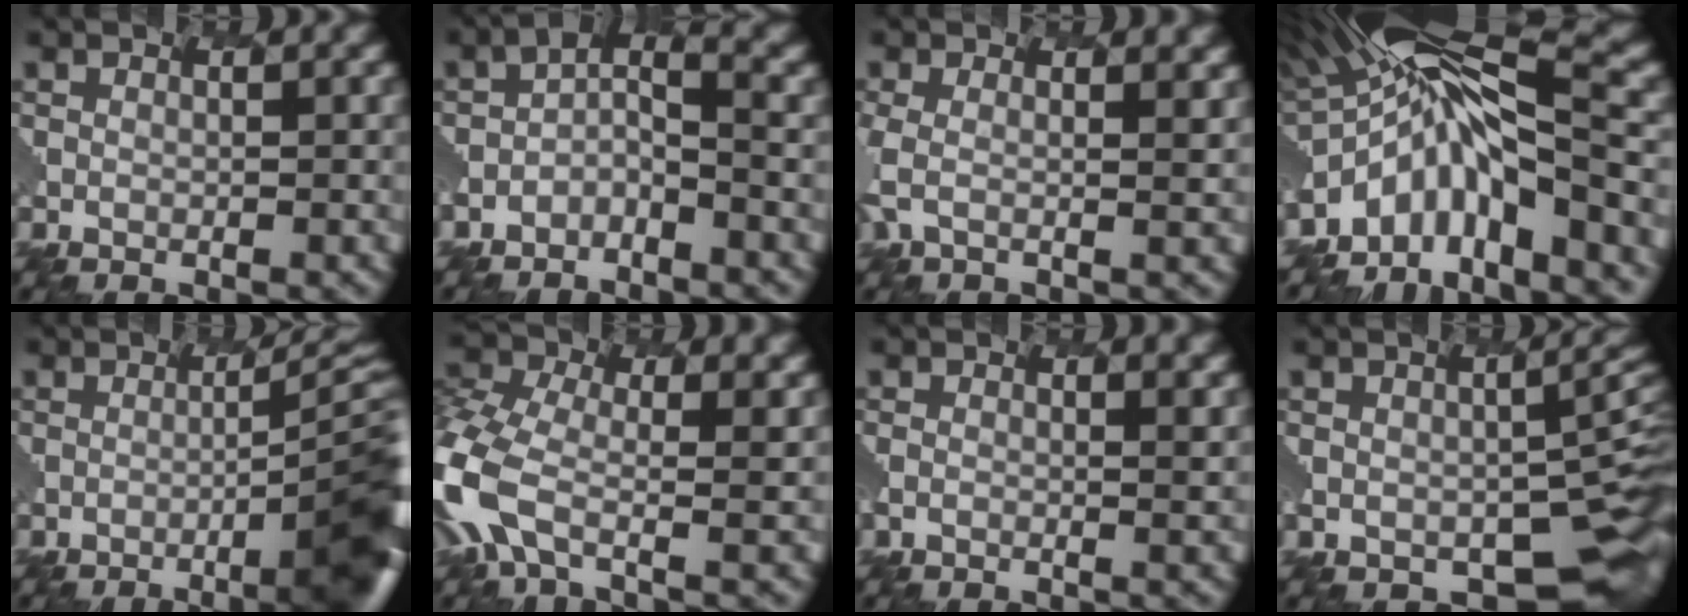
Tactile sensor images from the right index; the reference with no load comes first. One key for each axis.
{"total": 2.0, "fx": -1.6, "fy": 0.9, "fz": 0.8, "tx": -0.026, "ty": 0.023, "tz": -0.058}
{"total": 1.5, "fx": 0.7, "fy": 0.1, "fz": 1.3, "tx": -0.026, "ty": 0.008, "tz": -0.010}
{"total": 8.7, "fx": -4.9, "fy": 2.5, "fz": 6.8, "tx": -0.136, "ty": 0.033, "tz": -0.097}
{"total": 9.4, "fx": -3.6, "fy": 2.1, "fz": 8.4, "tx": -0.068, "ty": 0.016, "tz": -0.060}
{"total": 5.6, "fx": -2.1, "fy": 2.9, "fz": 4.3, "tx": -0.151, "ty": -0.007, "tz": -0.071}
{"total": 0.6, "fx": 0.5, "fy": -0.3, "fz": 0.4, "tx": 0.002, "ty": 0.008, "tz": -0.008}
{"total": 8.7, "fx": -2.8, "fy": 4.9, "fz": 6.7, "tx": -0.084, "ty": -0.022, "tz": -0.026}